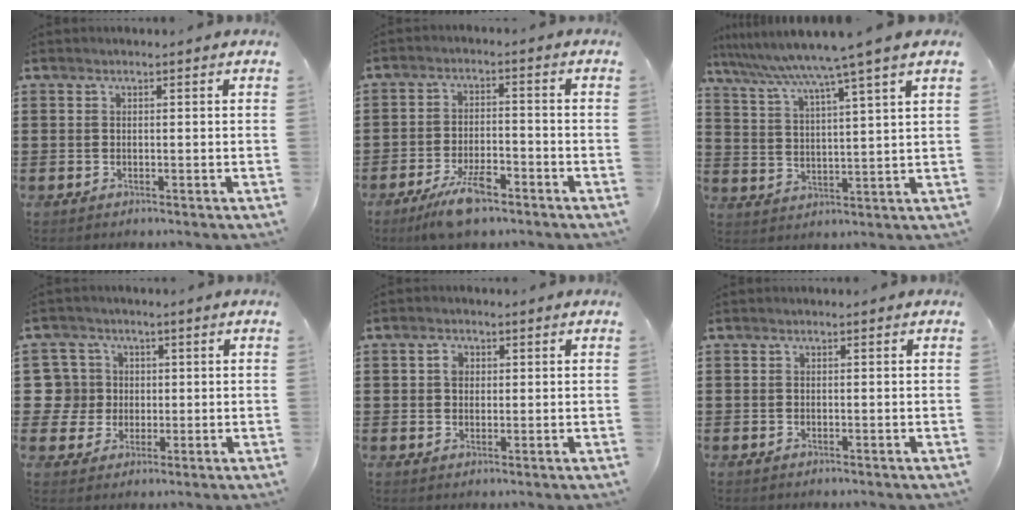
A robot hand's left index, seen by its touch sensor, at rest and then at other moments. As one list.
[{"total": 6.6, "force": [-4.7, 2.0, 4.2], "torque": [-0.084, 0.004, -0.086]}, {"total": 6.2, "force": [5.0, -1.6, 3.3], "torque": [-0.086, -0.041, 0.077]}, {"total": 6.6, "force": [0.5, 6.4, 1.1], "torque": [-0.064, 0.012, 0.010]}, {"total": 2.2, "force": [0.6, 1.8, 1.1], "torque": [-0.019, 0.007, 0.008]}, {"total": 0.0}]